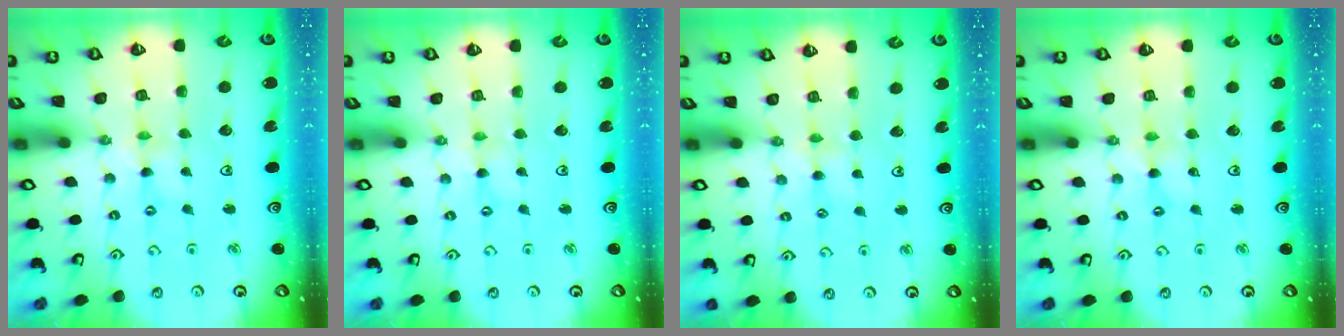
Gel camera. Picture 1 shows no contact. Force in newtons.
{"total": 0.0}
{"total": 3.4, "press": 3.3, "slide": 0.6}
{"total": 0.0}